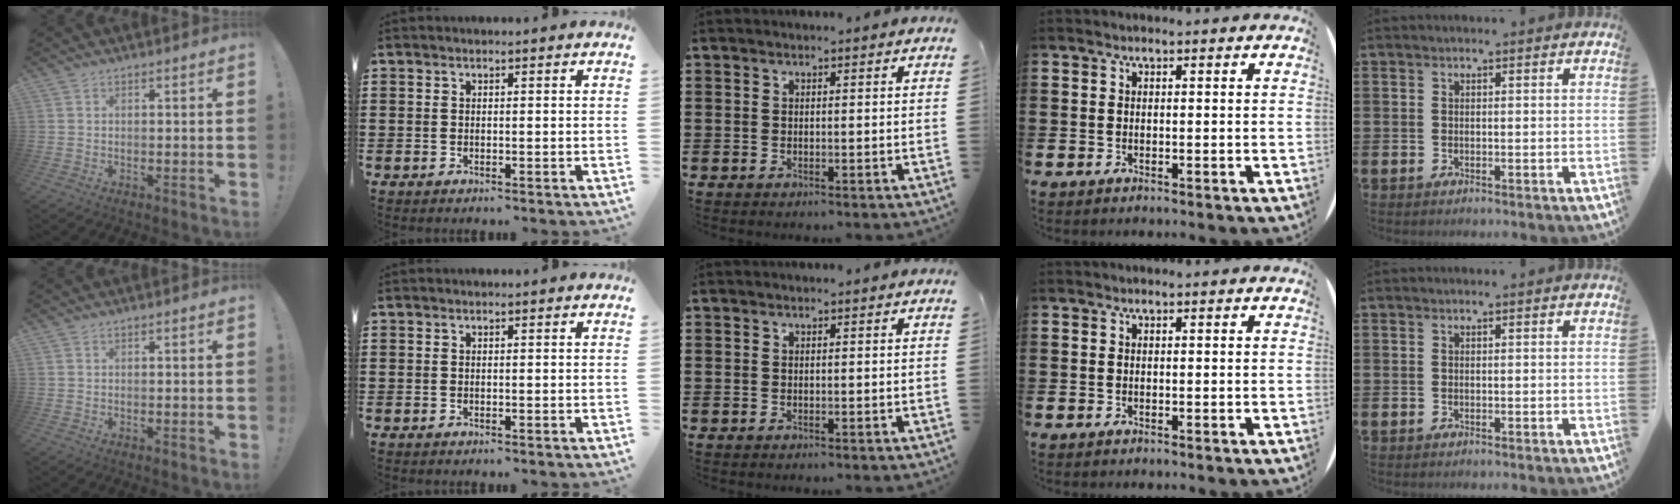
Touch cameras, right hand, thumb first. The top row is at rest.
{}